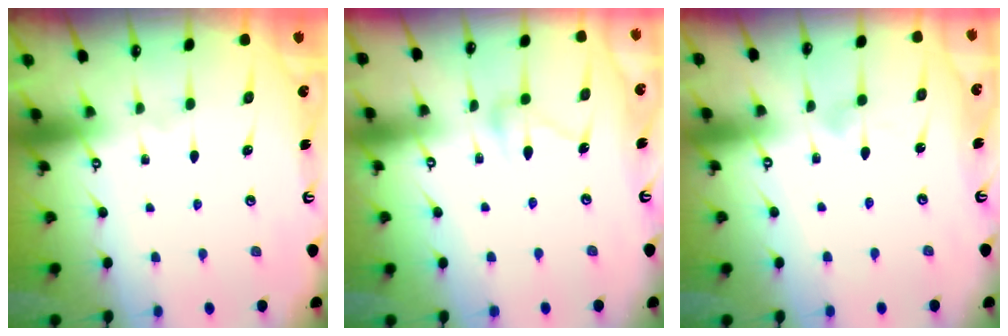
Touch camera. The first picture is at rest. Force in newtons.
{"total": 9.5, "press": 9.5, "slide": 0.6}
{"total": 6.7, "press": 6.7, "slide": 0.5}